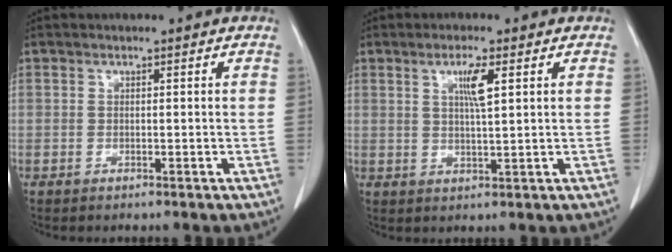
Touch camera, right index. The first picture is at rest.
{"total": 4.1, "force": [1.6, 0.1, 3.8], "torque": [-0.067, -0.002, 0.029]}